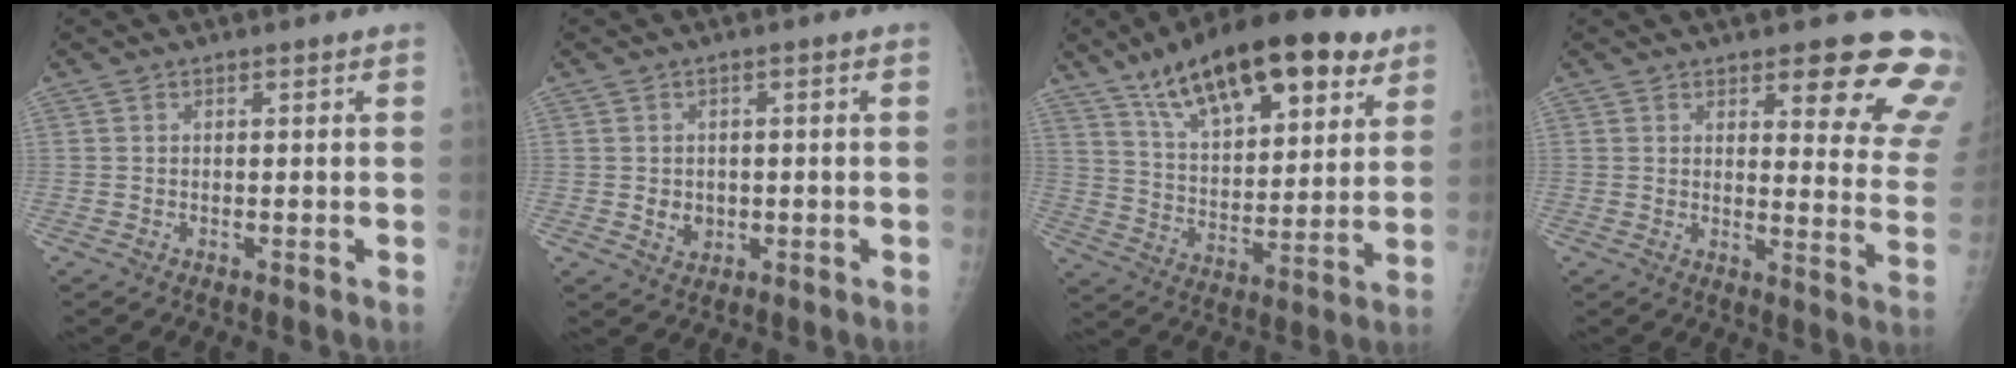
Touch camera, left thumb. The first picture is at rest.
{"total": 3.1, "force": [-0.5, 2.7, 1.5], "torque": [-0.008, 0.000, 0.001]}
{"total": 23.7, "force": [14.0, 9.6, 16.6], "torque": [-0.234, -0.033, 0.231]}
{"total": 15.8, "force": [10.5, 4.8, 10.7], "torque": [-0.086, -0.067, 0.113]}